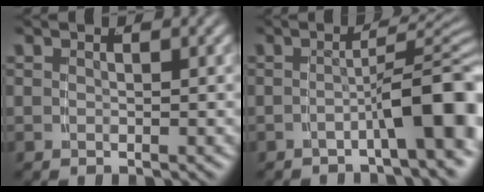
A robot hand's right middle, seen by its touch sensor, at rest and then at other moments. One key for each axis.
{"total": 7.4, "fx": -3.3, "fy": 1.6, "fz": 6.4, "tx": -0.062, "ty": 0.007, "tz": -0.052}